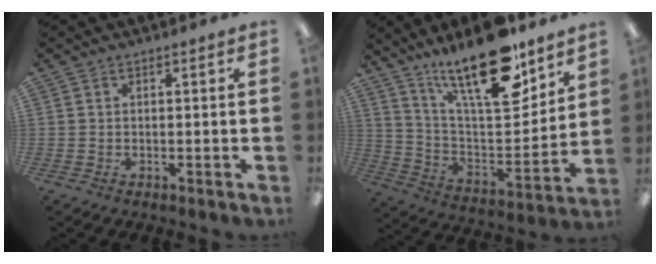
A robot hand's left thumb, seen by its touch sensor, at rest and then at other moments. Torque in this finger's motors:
{"motor_torque": [0.62, 0.51, 1.17, -1.61, 0.29]}